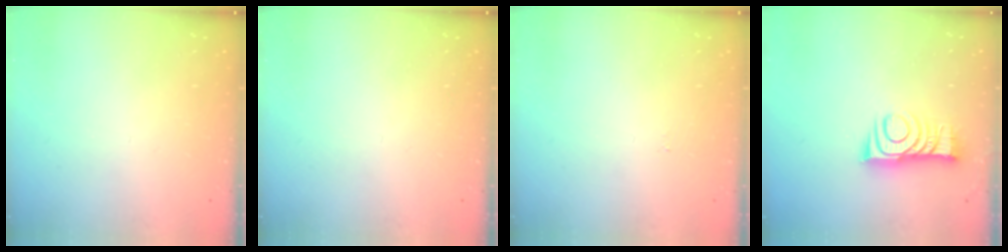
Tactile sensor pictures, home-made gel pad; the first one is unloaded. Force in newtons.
{"total": 0.0}
{"total": 3.1, "press": 3.1, "slide": 0.4}
{"total": 10.5, "press": 10.5, "slide": 0.3}